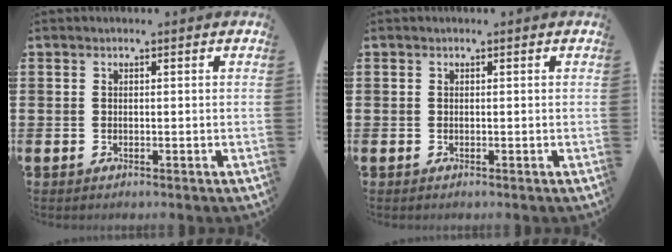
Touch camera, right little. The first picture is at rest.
{"total": 0.0}